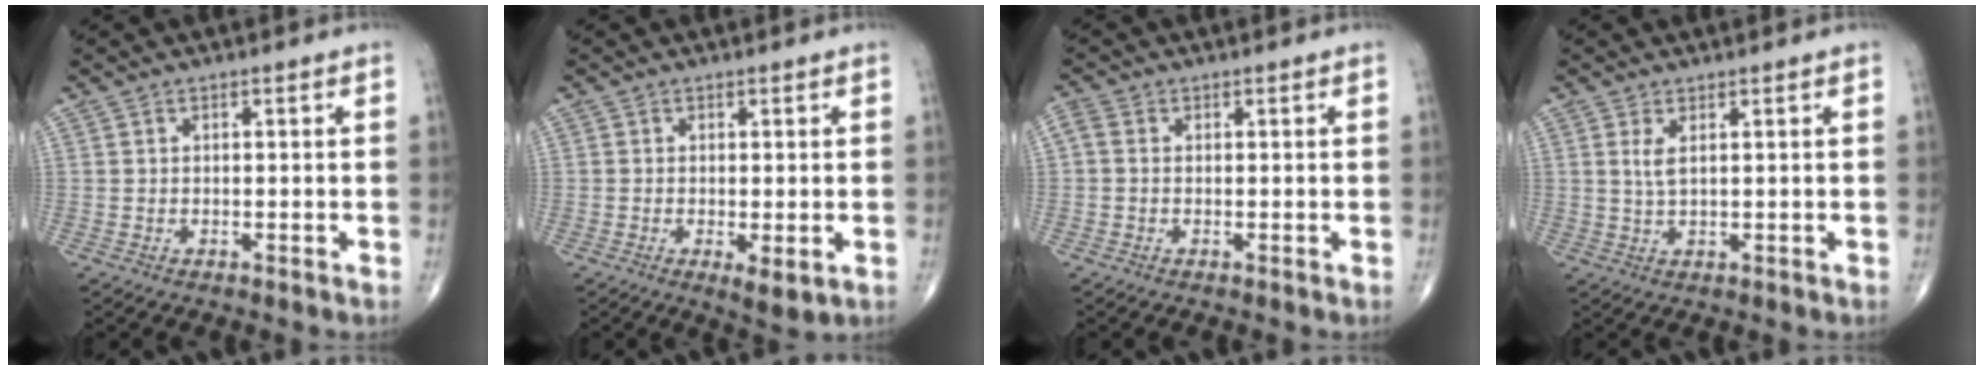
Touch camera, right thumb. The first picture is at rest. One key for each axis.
{"total": 3.6, "fx": -0.9, "fy": 1.2, "fz": 3.3, "tx": -0.053, "ty": -0.012, "tz": -0.012}
{"total": 1.8, "fx": 0.0, "fy": 1.3, "fz": 1.2, "tx": -0.029, "ty": 0.006, "tz": -0.006}
{"total": 2.3, "fx": 0.8, "fy": 0.6, "fz": 2.1, "tx": -0.048, "ty": -0.005, "tz": 0.022}